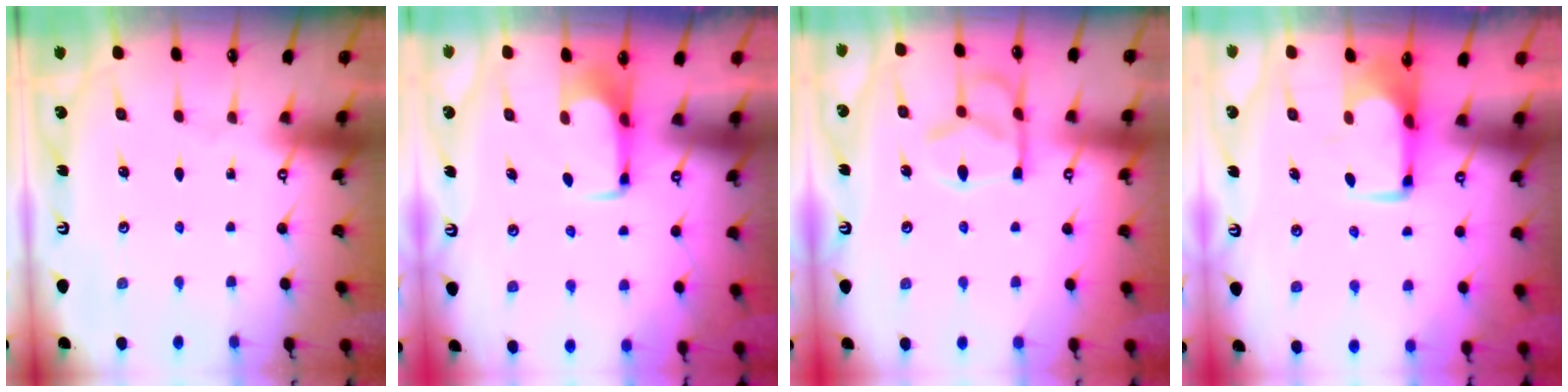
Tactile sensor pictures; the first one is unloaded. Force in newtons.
{"total": 1.7, "press": 1.6, "slide": 0.5}
{"total": 10.9, "press": 10.8, "slide": 1.4}
{"total": 1.0, "press": 0.7, "slide": 0.7}